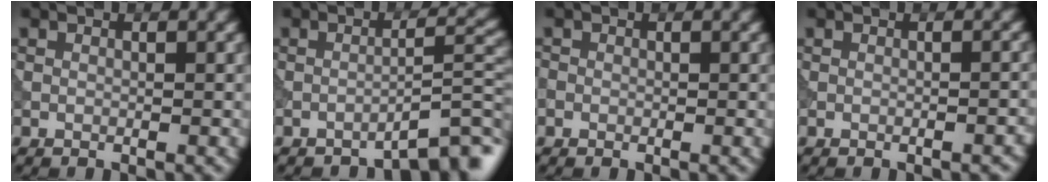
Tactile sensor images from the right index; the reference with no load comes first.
{"total": 4.4, "force": [-3.5, 0.6, 2.7], "torque": [-0.027, 0.018, -0.053]}
{"total": 0.6, "force": [-0.2, 0.6, 0.0], "torque": [0.004, -0.005, -0.003]}
{"total": 1.2, "force": [-0.9, 0.3, 0.7], "torque": [-0.009, 0.002, -0.010]}